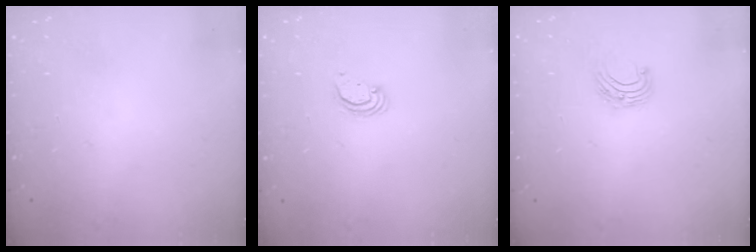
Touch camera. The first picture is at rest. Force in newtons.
{"total": 2.7, "press": 2.7, "slide": 0.2}
{"total": 5.6, "press": 5.6, "slide": 0.5}